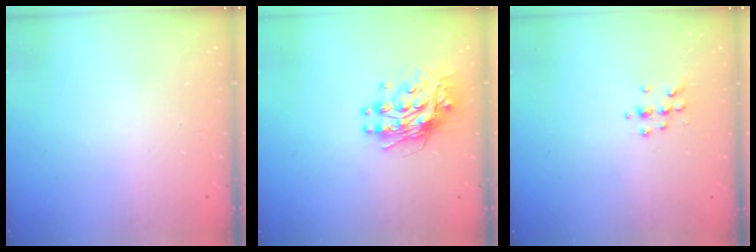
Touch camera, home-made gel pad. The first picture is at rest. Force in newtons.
{"total": 10.1, "press": 10.1, "slide": 0.8}
{"total": 4.8, "press": 4.7, "slide": 0.5}